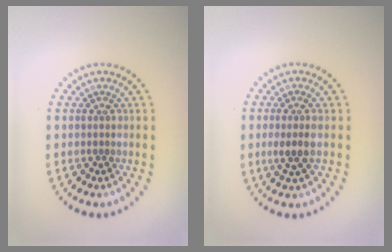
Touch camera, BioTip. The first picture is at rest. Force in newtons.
{"total": 2.1, "press": 1.8, "slide": 1.1}